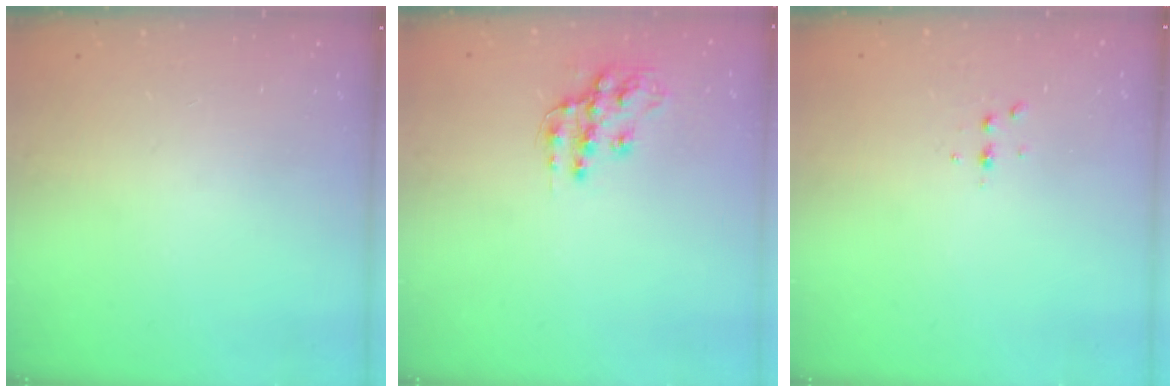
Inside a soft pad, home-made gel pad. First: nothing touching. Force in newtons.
{"total": 12.8, "press": 12.8, "slide": 0.9}
{"total": 3.5, "press": 3.5, "slide": 0.5}